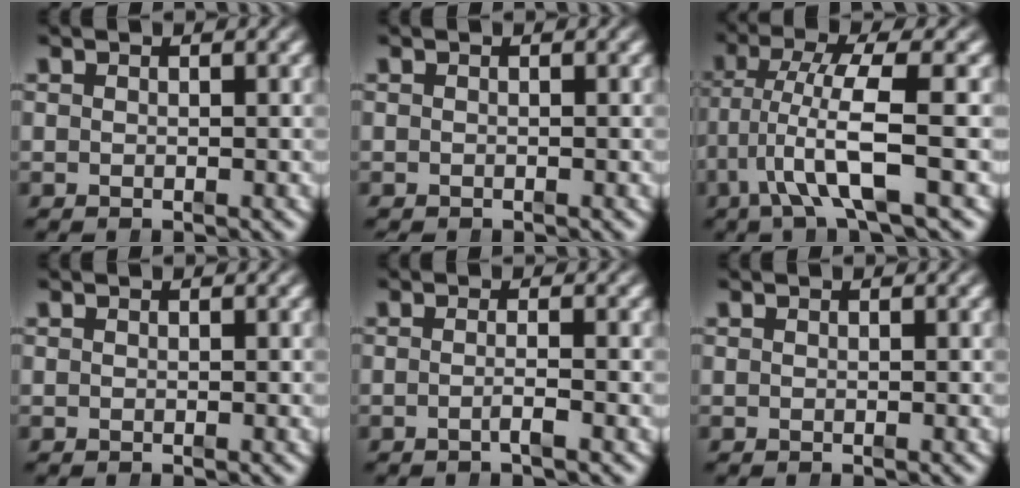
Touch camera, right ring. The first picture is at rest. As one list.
[{"total": 0.0}, {"total": 5.3, "force": [-1.0, 1.5, 5.0], "torque": [-0.113, -0.025, -0.006]}, {"total": 0.0}, {"total": 1.4, "force": [-1.0, -0.2, 1.0], "torque": [-0.023, -0.006, -0.018]}, {"total": 0.0}]